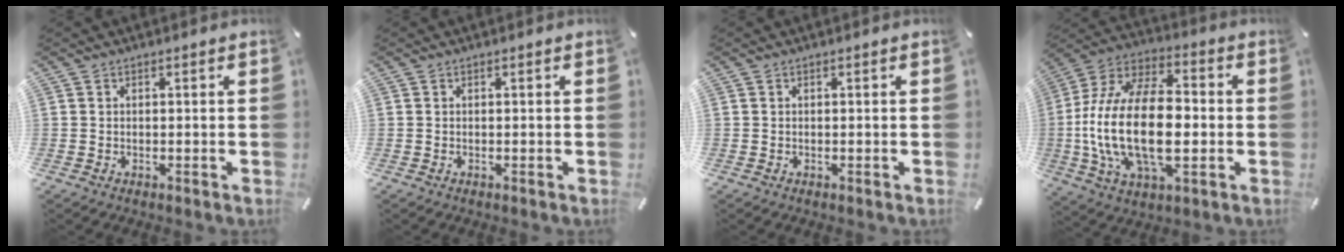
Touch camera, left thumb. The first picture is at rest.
{"total": 0.0}
{"total": 0.0}
{"total": 22.8, "force": [-3.1, 12.8, 18.6], "torque": [-0.384, -0.004, -0.054]}